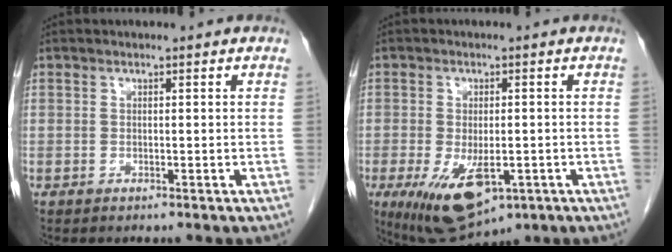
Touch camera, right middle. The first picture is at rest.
{"total": 10.6, "force": [-4.4, 4.7, 8.4], "torque": [-0.149, -0.018, -0.056]}